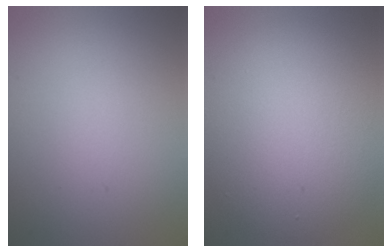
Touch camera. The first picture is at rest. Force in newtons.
{"total": 7.4, "press": 7.4, "slide": 0.4}